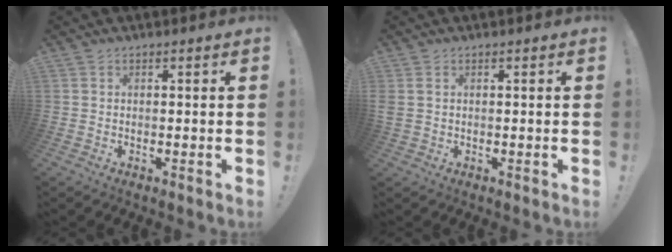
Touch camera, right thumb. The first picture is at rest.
{"total": 1.3, "force": [0.5, 0.6, 1.1], "torque": [-0.021, 0.002, 0.010]}